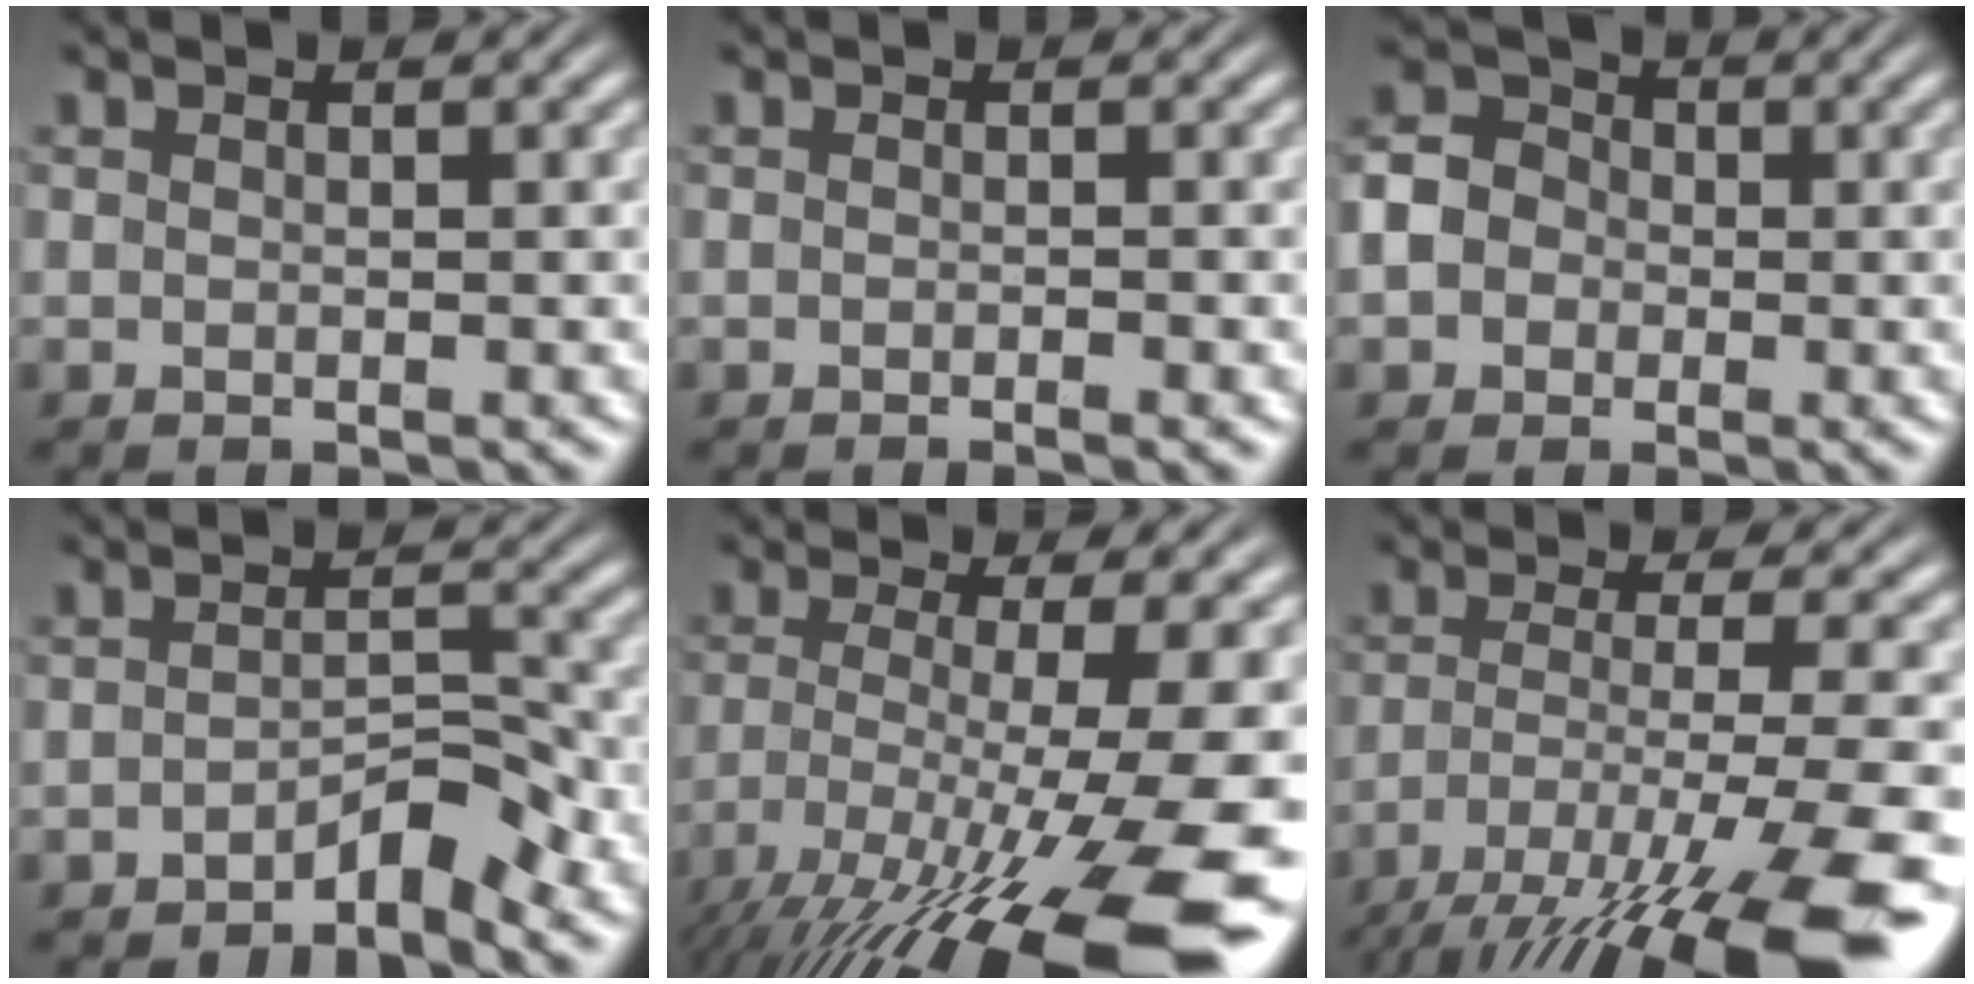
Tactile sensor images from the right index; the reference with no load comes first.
{"total": 0.8, "force": [-0.7, -0.3, 0.4], "torque": [-0.002, 0.002, -0.014]}
{"total": 6.6, "force": [-0.3, 6.1, 2.6], "torque": [-0.064, -0.008, -0.015]}
{"total": 3.1, "force": [-2.4, 0.6, 2.0], "torque": [-0.026, -0.006, -0.042]}
{"total": 12.7, "force": [-6.0, 4.5, 10.2], "torque": [-0.166, -0.047, -0.061]}
{"total": 10.3, "force": [-5.1, 2.9, 8.5], "torque": [-0.142, -0.045, -0.055]}